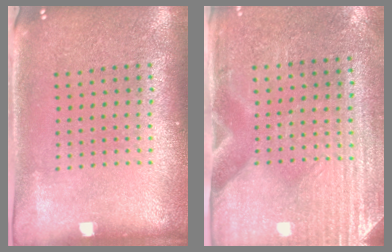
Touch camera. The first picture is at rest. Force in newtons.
{"total": 3.0, "press": 2.6, "slide": 1.5}